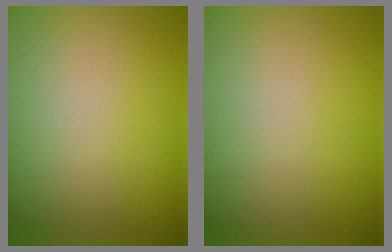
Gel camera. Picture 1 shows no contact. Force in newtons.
{"total": 0.0}